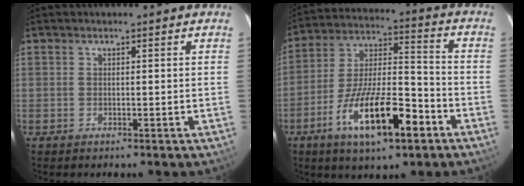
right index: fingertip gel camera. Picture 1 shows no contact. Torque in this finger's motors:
{"motor_torque": [1.23, -0.90, 0.88, 0.21]}